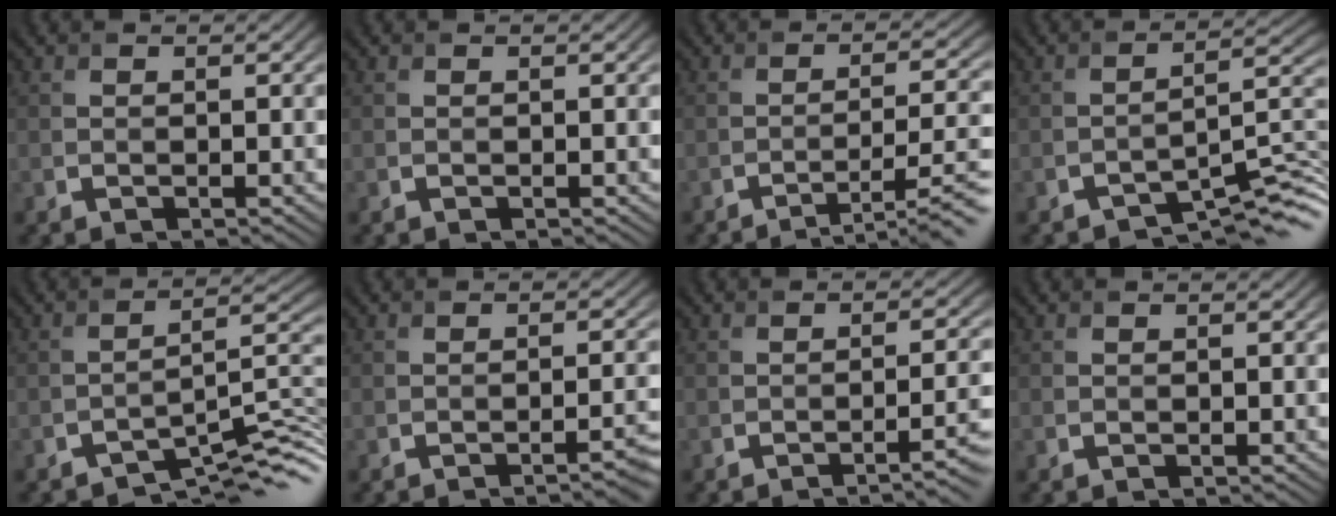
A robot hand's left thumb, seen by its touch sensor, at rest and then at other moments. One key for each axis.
{"total": 0.0}
{"total": 7.4, "fx": -4.8, "fy": 1.5, "fz": 5.5, "tx": -0.086, "ty": 0.003, "tz": -0.068}
{"total": 6.2, "fx": -4.7, "fy": 1.6, "fz": 3.8, "tx": -0.048, "ty": -0.001, "tz": -0.078}
{"total": 6.9, "fx": -5.0, "fy": 1.8, "fz": 4.3, "tx": -0.057, "ty": -0.006, "tz": -0.088}
{"total": 3.0, "fx": -1.8, "fy": 0.6, "fz": 2.3, "tx": -0.022, "ty": 0.007, "tz": -0.034}
{"total": 5.0, "fx": -2.3, "fy": 1.5, "fz": 4.1, "tx": -0.039, "ty": 0.003, "tz": -0.037}
{"total": 0.0}